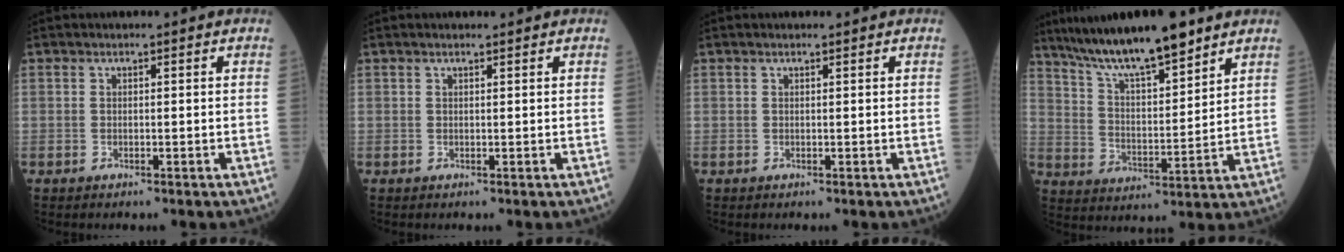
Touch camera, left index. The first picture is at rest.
{"total": 1.2, "force": [1.1, 0.0, 0.5], "torque": [-0.010, 0.012, 0.018]}
{"total": 0.6, "force": [0.6, 0.0, 0.3], "torque": [-0.009, 0.006, 0.009]}
{"total": 14.5, "force": [11.6, 2.0, 8.5], "torque": [-0.151, 0.010, 0.207]}